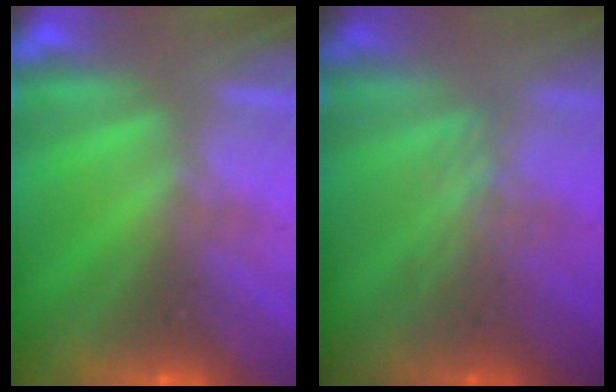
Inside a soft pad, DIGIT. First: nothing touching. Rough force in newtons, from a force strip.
{"total": 2.4}